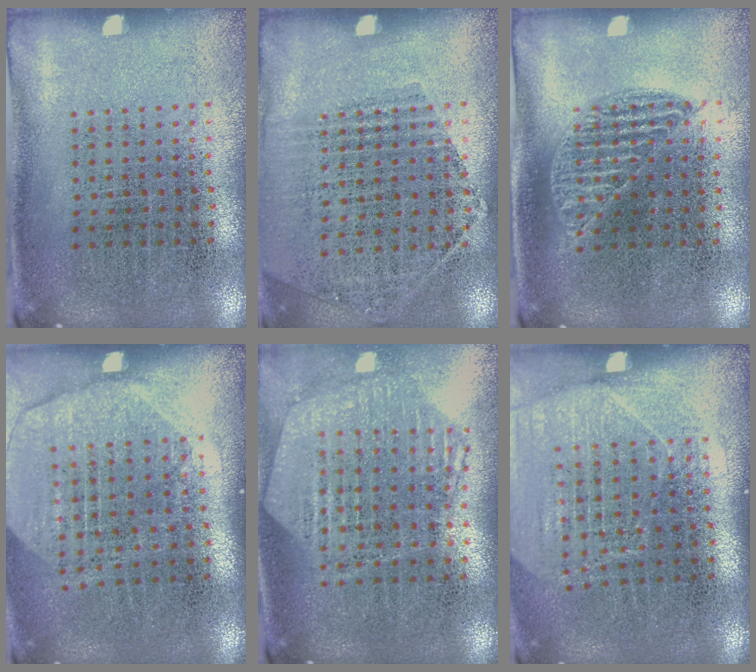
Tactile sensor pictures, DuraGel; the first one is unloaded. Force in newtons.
{"total": 1.2, "press": 1.1, "slide": 0.5}
{"total": 0.8, "press": 0.8, "slide": 0.4}
{"total": 2.0, "press": 1.8, "slide": 1.0}
{"total": 1.2, "press": 1.2, "slide": 0.1}
{"total": 1.7, "press": 1.5, "slide": 0.8}